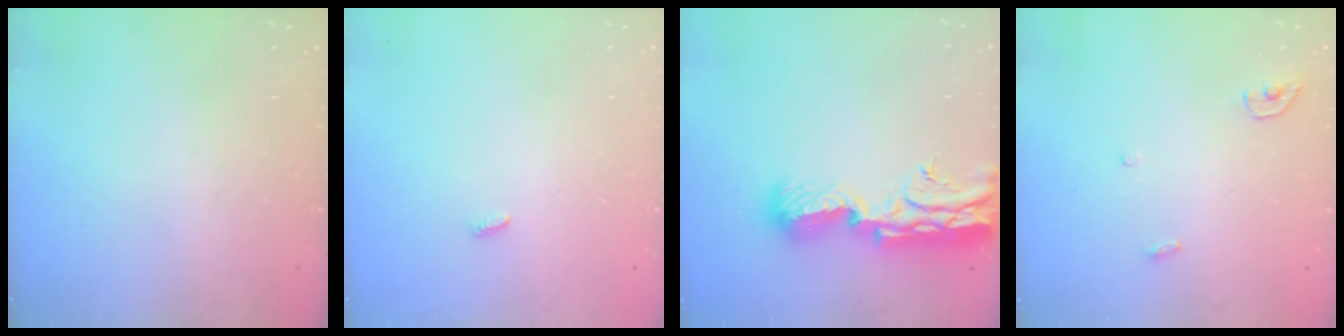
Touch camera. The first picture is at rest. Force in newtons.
{"total": 2.4, "press": 2.4, "slide": 0.2}
{"total": 20.1, "press": 19.4, "slide": 5.5}
{"total": 3.4, "press": 3.4, "slide": 0.3}